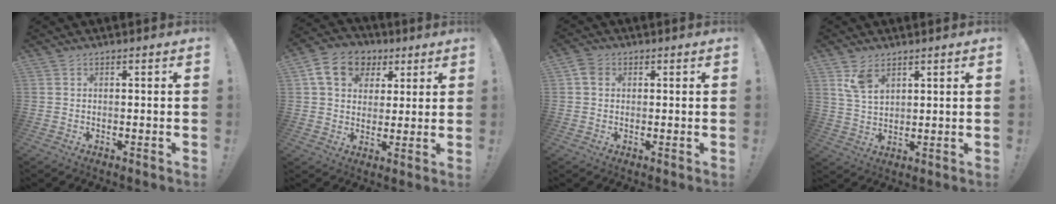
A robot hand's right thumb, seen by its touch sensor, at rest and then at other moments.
{"total": 13.0, "force": [5.1, 10.4, 5.8], "torque": [-0.089, -0.007, 0.104]}
{"total": 3.3, "force": [0.9, 2.6, 1.8], "torque": [-0.037, 0.008, 0.020]}
{"total": 6.9, "force": [4.5, 3.7, 3.8], "torque": [-0.063, -0.020, 0.085]}